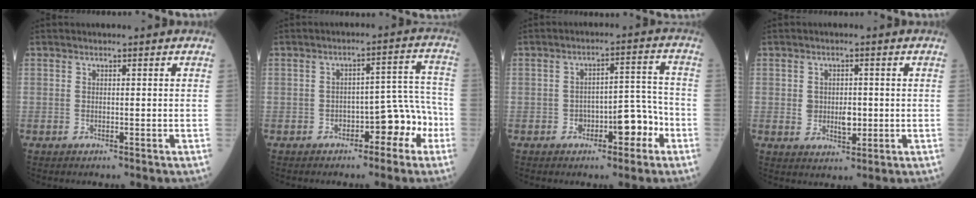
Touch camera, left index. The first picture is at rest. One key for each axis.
{"total": 6.5, "fx": -3.4, "fy": 3.0, "fz": 4.6, "tx": -0.046, "ty": 0.039, "tz": -0.043}
{"total": 6.3, "fx": -3.2, "fy": 2.7, "fz": 4.8, "tx": -0.058, "ty": 0.034, "tz": -0.043}
{"total": 3.6, "fx": -0.2, "fy": 2.4, "fz": 2.7, "tx": -0.033, "ty": 0.000, "tz": 0.004}